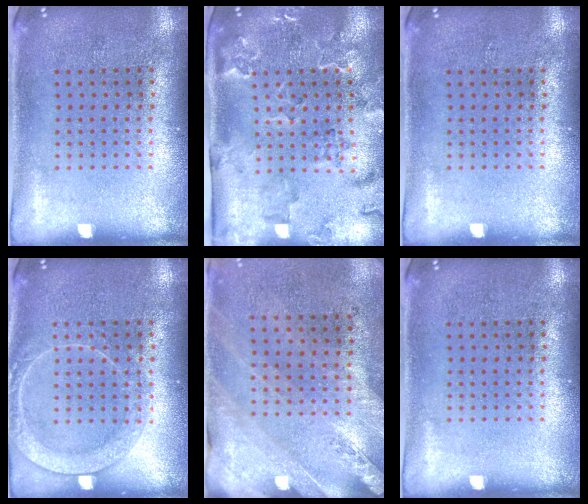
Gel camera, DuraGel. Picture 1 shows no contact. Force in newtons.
{"total": 2.3, "press": 2.3, "slide": 0.4}
{"total": 0.0}
{"total": 2.3, "press": 2.3, "slide": 0.3}
{"total": 2.4, "press": 2.1, "slide": 1.3}
{"total": 0.0}